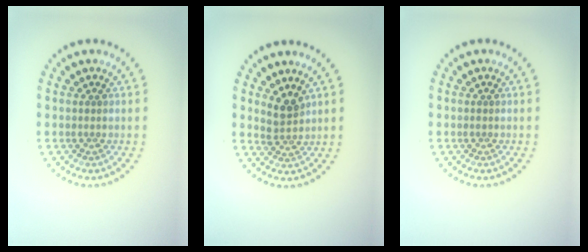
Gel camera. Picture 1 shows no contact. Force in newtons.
{"total": 2.3, "press": 1.8, "slide": 1.4}
{"total": 0.0}